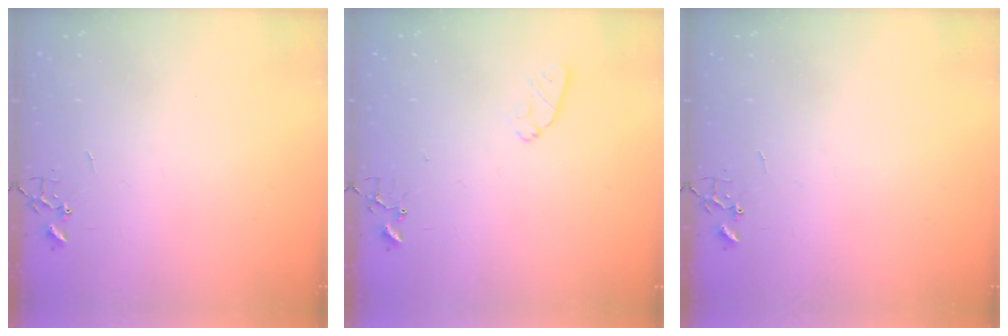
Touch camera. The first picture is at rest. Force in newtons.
{"total": 5.9, "press": 5.8, "slide": 0.8}
{"total": 0.0}